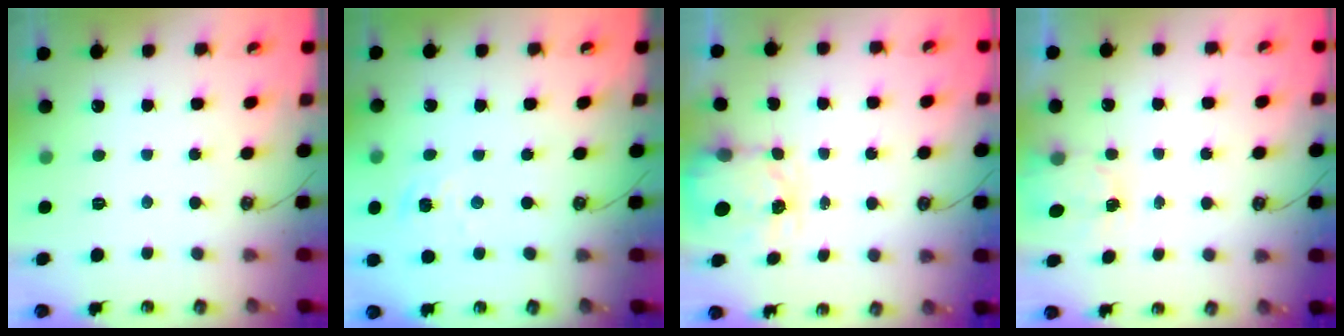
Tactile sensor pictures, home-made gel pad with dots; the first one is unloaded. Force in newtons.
{"total": 1.4, "press": 1.4, "slide": 0.2}
{"total": 3.5, "press": 3.5, "slide": 0.4}
{"total": 2.6, "press": 2.6, "slide": 0.4}